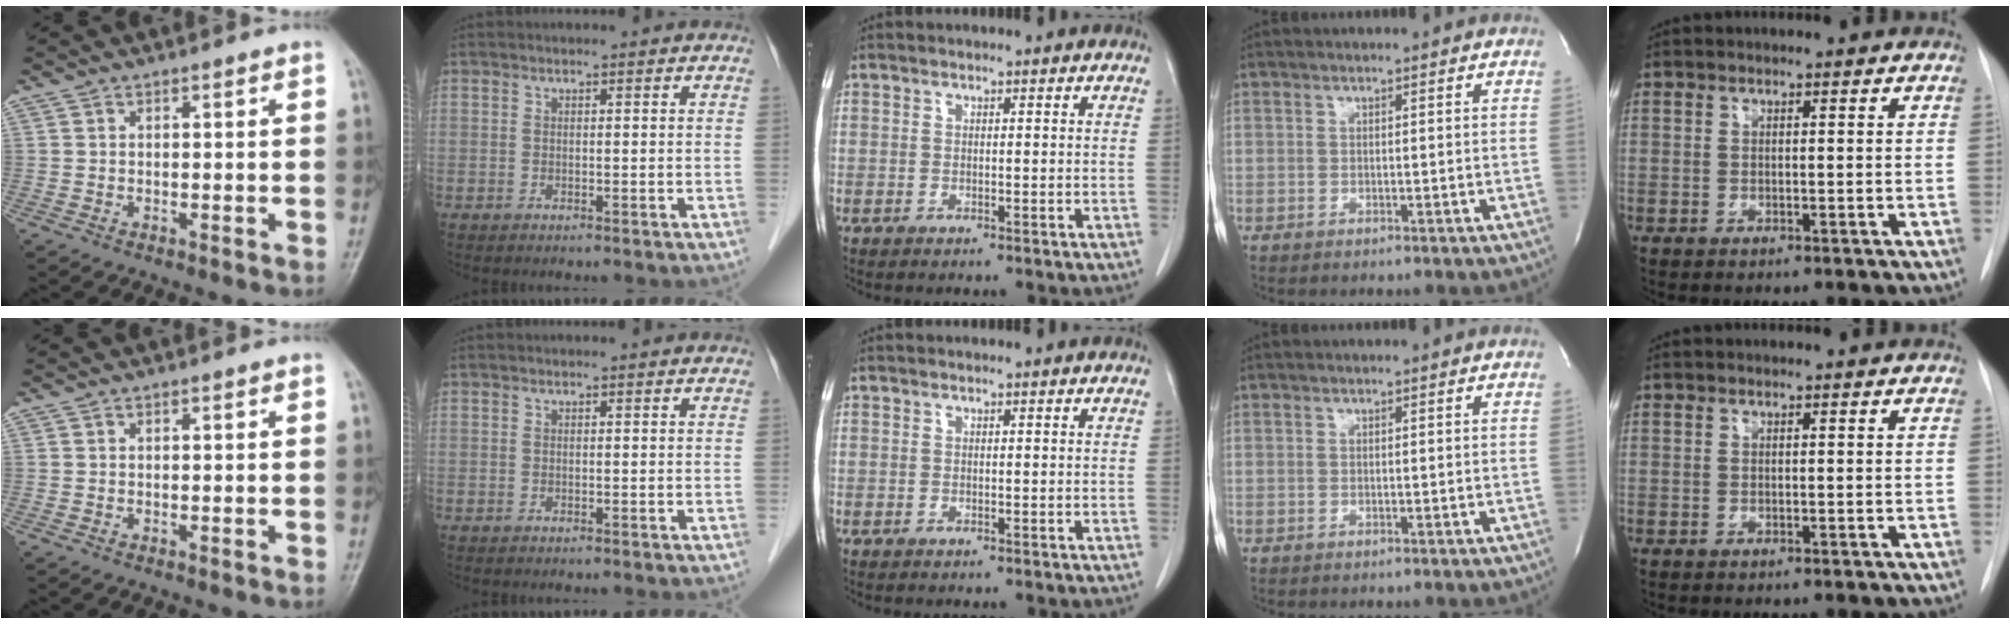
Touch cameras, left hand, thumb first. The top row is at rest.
{}